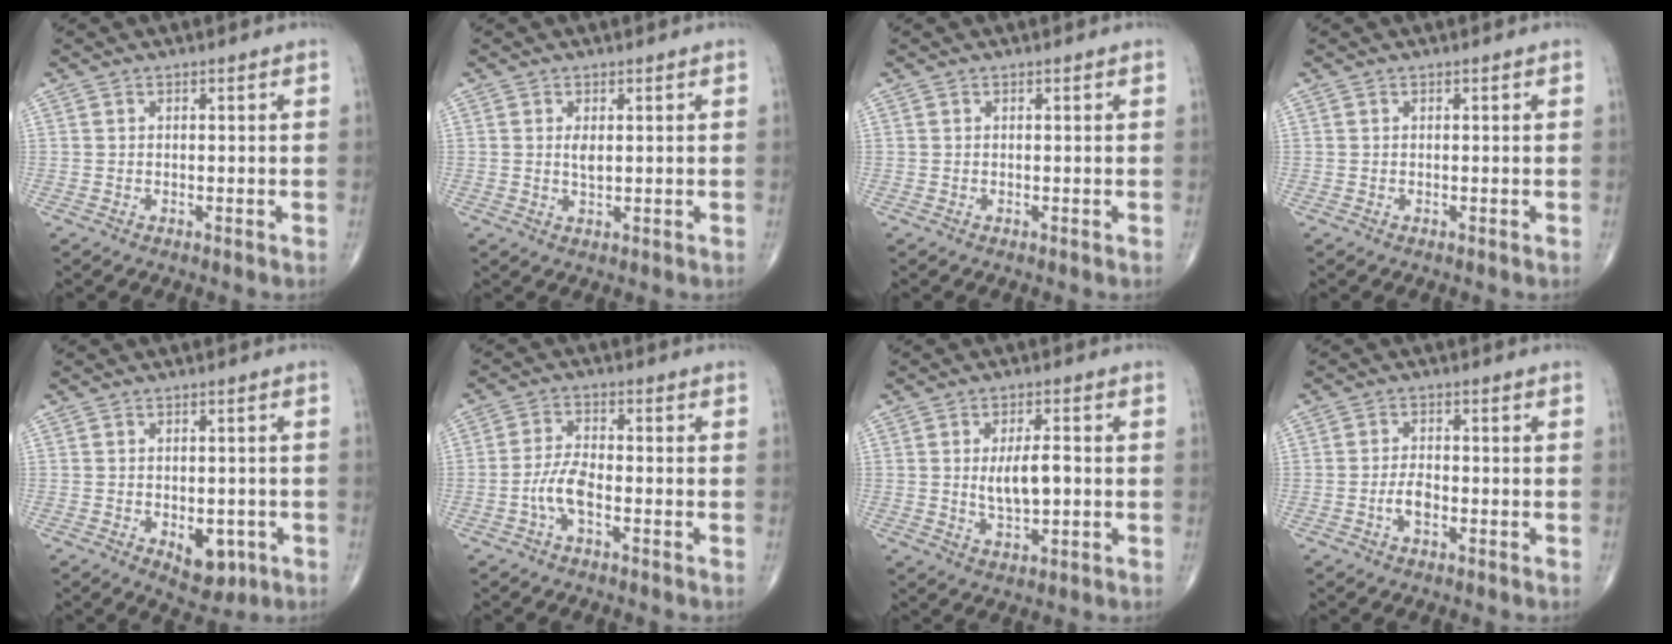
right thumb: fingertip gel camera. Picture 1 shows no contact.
{"total": 2.0, "force": [0.4, 1.0, 1.7], "torque": [-0.031, -0.005, 0.009]}
{"total": 0.0}
{"total": 0.0}
{"total": 6.4, "force": [-2.1, 3.8, 4.7], "torque": [-0.042, 0.003, -0.015]}
{"total": 4.9, "force": [-2.0, 1.8, 4.2], "torque": [-0.088, 0.018, -0.041]}
{"total": 7.0, "force": [0.0, 3.0, 6.4], "torque": [-0.108, -0.002, 0.003]}
{"total": 3.1, "force": [-1.2, 1.4, 2.5], "torque": [-0.044, 0.007, -0.024]}